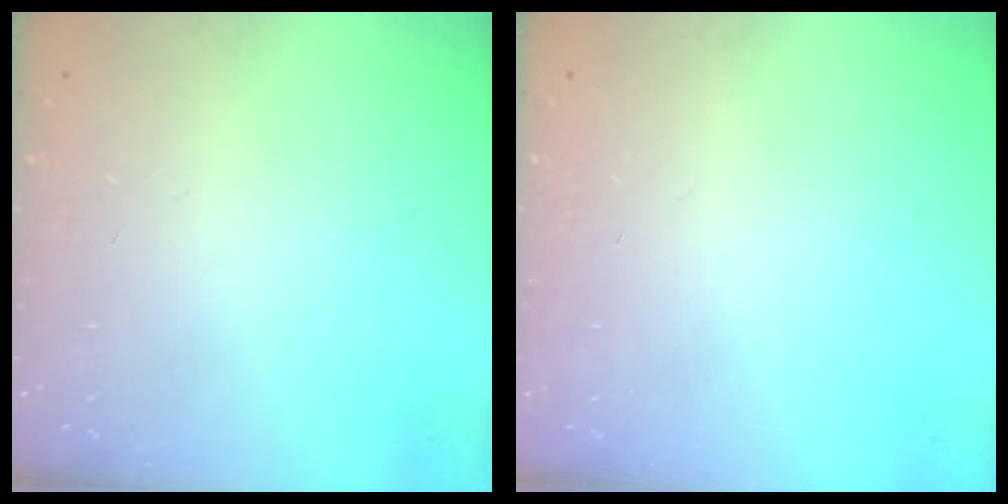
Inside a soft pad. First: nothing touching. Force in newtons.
{"total": 0.0}